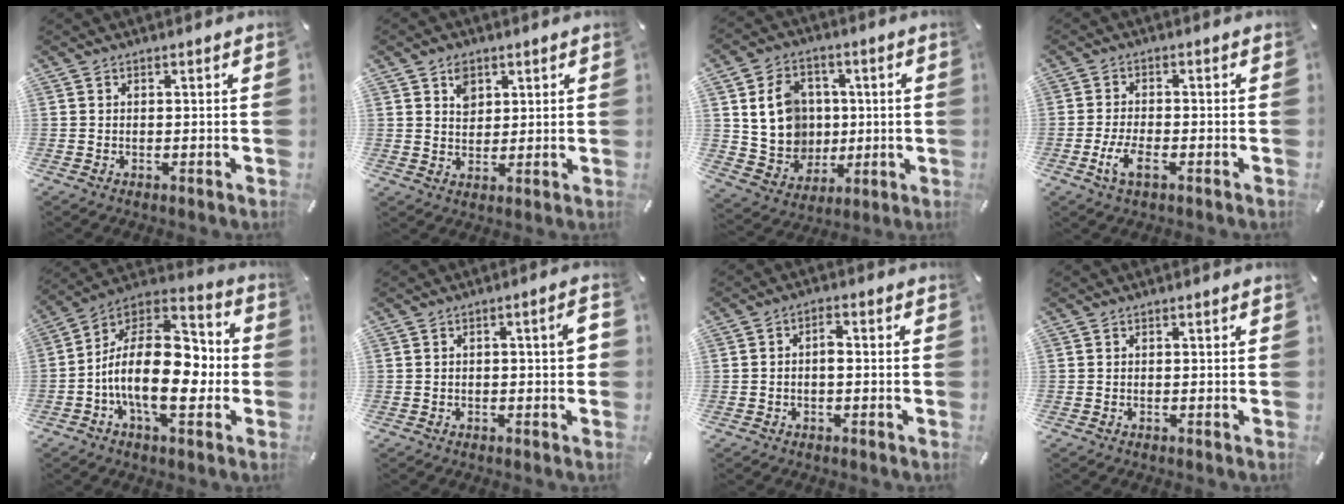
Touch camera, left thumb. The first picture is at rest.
{"total": 5.0, "force": [2.5, 4.2, 1.3], "torque": [-0.015, 0.000, 0.042]}
{"total": 12.6, "force": [2.3, 11.4, 4.9], "torque": [-0.090, 0.006, 0.058]}
{"total": 5.1, "force": [-2.1, 1.9, 4.2], "torque": [-0.094, -0.003, -0.041]}
{"total": 22.5, "force": [-4.2, 12.9, 17.9], "torque": [-0.324, 0.014, -0.067]}
{"total": 4.7, "force": [0.0, 1.7, 4.4], "torque": [-0.060, 0.007, -0.004]}
{"total": 2.7, "force": [-0.3, 1.5, 2.2], "torque": [-0.044, 0.009, -0.007]}
{"total": 0.0}